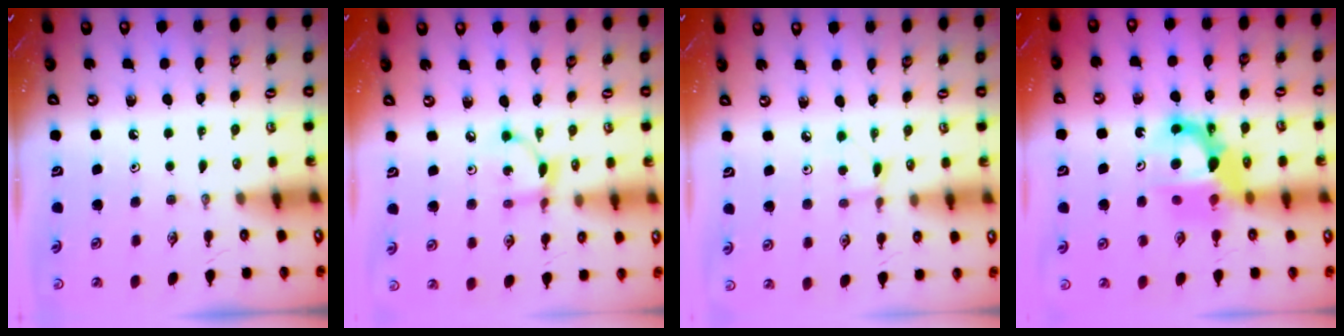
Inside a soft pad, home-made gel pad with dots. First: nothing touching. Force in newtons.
{"total": 5.7, "press": 5.7, "slide": 0.2}
{"total": 3.0, "press": 3.0, "slide": 0.5}
{"total": 11.5, "press": 11.5, "slide": 1.4}